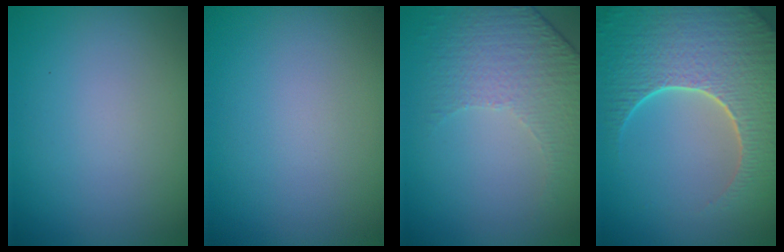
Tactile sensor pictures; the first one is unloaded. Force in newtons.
{"total": 0.0}
{"total": 4.7, "press": 3.2, "slide": 3.4}
{"total": 9.1, "press": 6.5, "slide": 6.3}